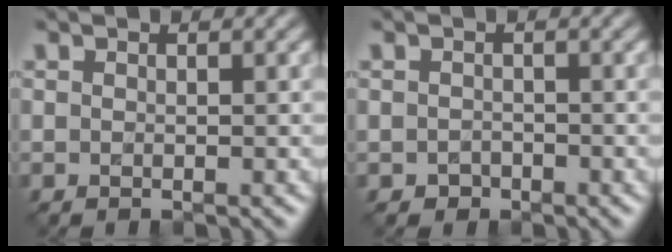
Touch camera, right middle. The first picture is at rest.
{"total": 0.7, "force": [-0.3, 0.7, -0.1], "torque": [0.003, 0.005, -0.005]}